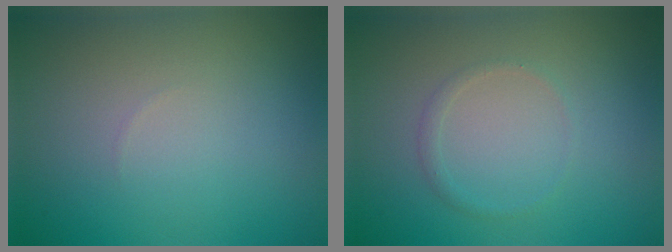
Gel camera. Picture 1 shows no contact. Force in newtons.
{"total": 0.8, "press": 0.8, "slide": 0.0}